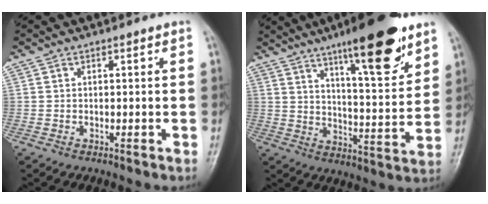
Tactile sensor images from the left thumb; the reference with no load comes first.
{"total": 17.9, "force": [11.2, 4.2, 13.4], "torque": [-0.173, -0.060, 0.176]}